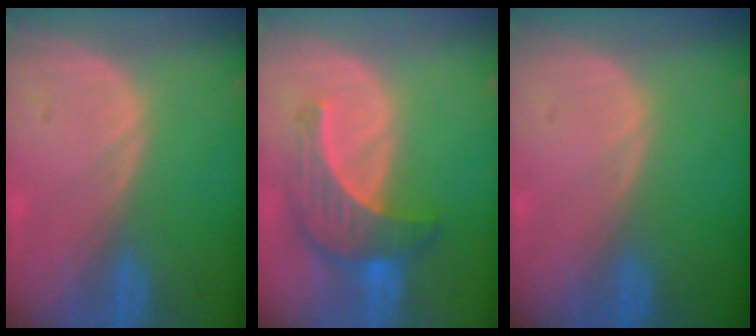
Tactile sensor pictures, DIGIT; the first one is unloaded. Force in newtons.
{"total": 7.1, "press": 6.8, "slide": 2.2}
{"total": 0.0}